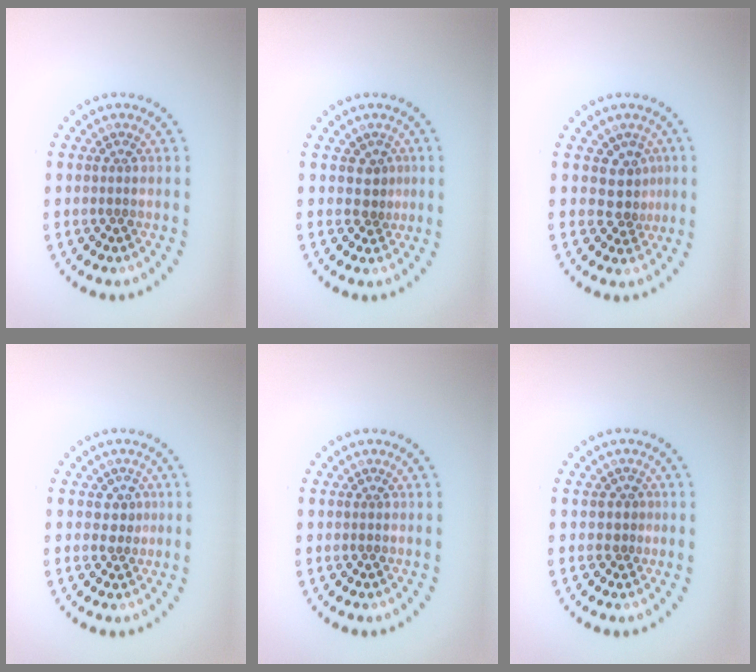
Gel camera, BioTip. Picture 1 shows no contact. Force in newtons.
{"total": 1.3, "press": 1.0, "slide": 0.8}
{"total": 2.5, "press": 1.8, "slide": 1.8}
{"total": 1.4, "press": 1.2, "slide": 0.6}
{"total": 0.0}
{"total": 0.7, "press": 0.6, "slide": 0.5}